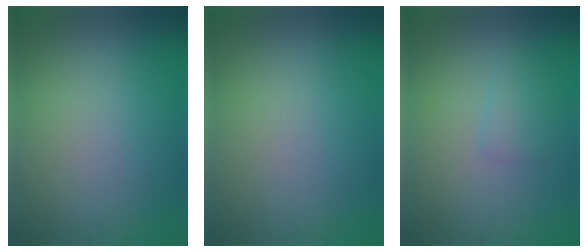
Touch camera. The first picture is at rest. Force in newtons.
{"total": 0.0}
{"total": 1.2, "press": 1.2, "slide": 0.1}